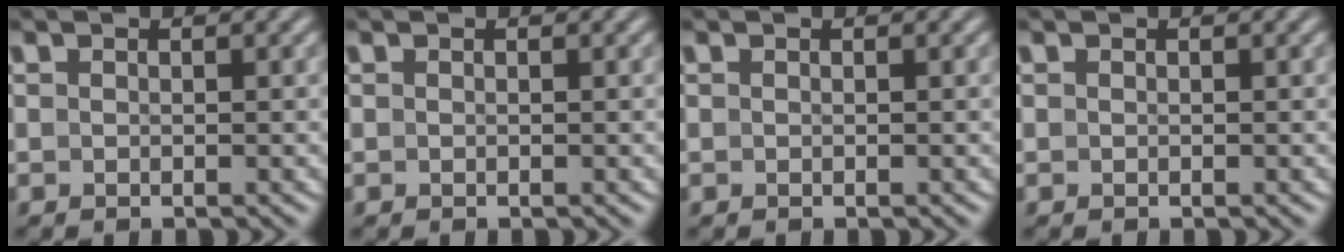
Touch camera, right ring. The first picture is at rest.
{"total": 0.0}
{"total": 0.0}
{"total": 0.0}